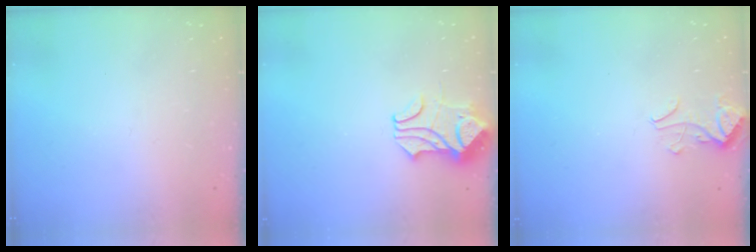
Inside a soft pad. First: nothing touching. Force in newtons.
{"total": 1.7, "press": 1.3, "slide": 1.1}
{"total": 2.1, "press": 2.1, "slide": 0.5}